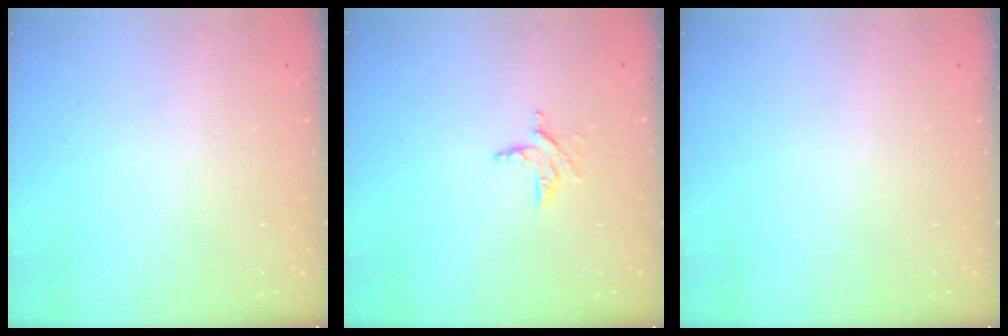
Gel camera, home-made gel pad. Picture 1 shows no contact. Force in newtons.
{"total": 6.1, "press": 6.0, "slide": 0.6}
{"total": 0.0}